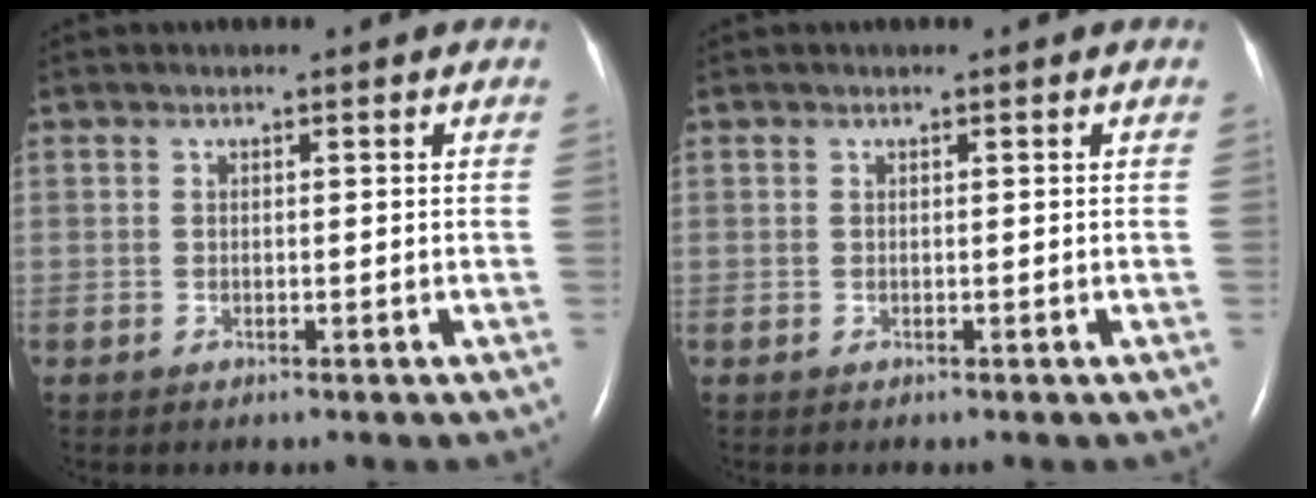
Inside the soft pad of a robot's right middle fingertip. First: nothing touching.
{"total": 0.0}